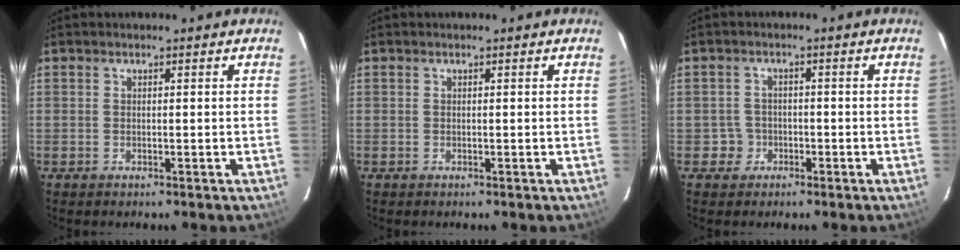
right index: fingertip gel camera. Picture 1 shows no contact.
{"total": 0.0}
{"total": 3.2, "force": [-1.3, 2.9, -0.5], "torque": [0.012, 0.019, -0.020]}